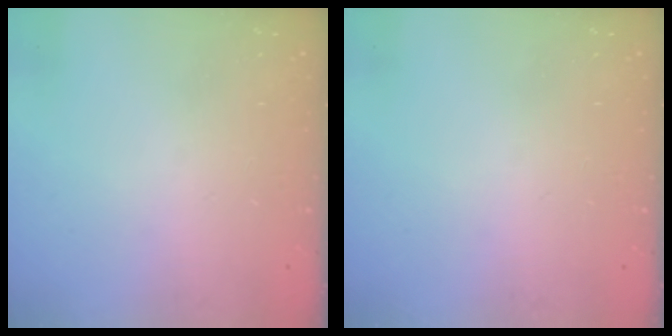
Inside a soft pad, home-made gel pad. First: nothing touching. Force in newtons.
{"total": 0.0}